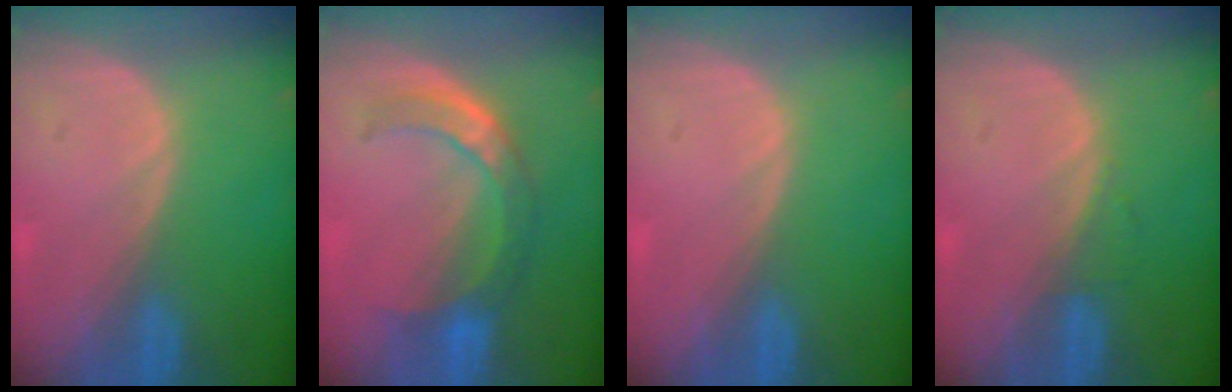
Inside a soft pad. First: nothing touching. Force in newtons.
{"total": 6.7, "press": 6.4, "slide": 1.9}
{"total": 0.0}
{"total": 0.7, "press": 0.7, "slide": 0.1}